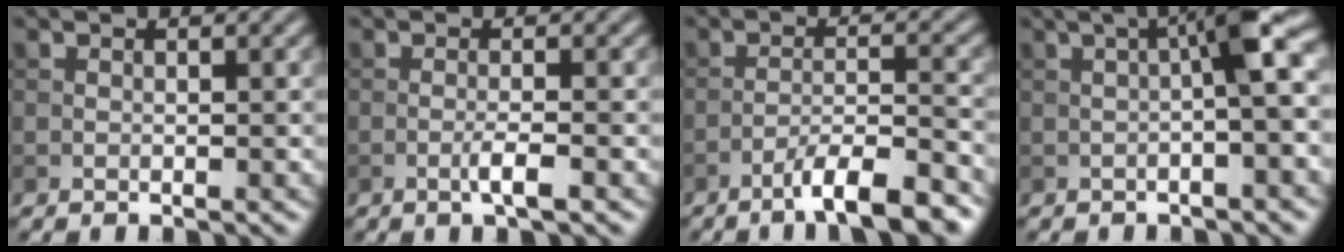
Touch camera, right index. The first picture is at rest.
{"total": 1.9, "force": [-0.7, 0.2, 1.8], "torque": [-0.030, 0.005, -0.017]}
{"total": 6.8, "force": [-4.8, 1.1, 4.7], "torque": [-0.067, 0.009, -0.078]}
{"total": 5.7, "force": [0.6, 0.9, 5.6], "torque": [-0.085, 0.023, 0.001]}